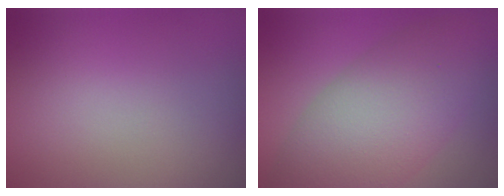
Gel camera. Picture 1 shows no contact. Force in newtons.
{"total": 9.5, "press": 9.5, "slide": 0.4}